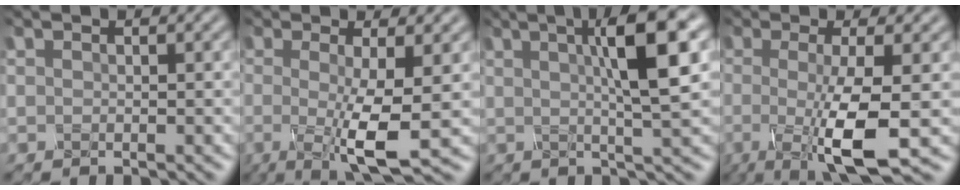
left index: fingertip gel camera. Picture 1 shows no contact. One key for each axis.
{"total": 6.1, "fx": -1.2, "fy": 1.1, "fz": 5.8, "tx": -0.088, "ty": -0.013, "tz": -0.022}
{"total": 7.7, "fx": 1.9, "fy": 1.6, "fz": 7.3, "tx": -0.095, "ty": 0.009, "tz": 0.025}
{"total": 7.2, "fx": -2.1, "fy": 1.3, "fz": 6.8, "tx": -0.101, "ty": -0.010, "tz": -0.039}